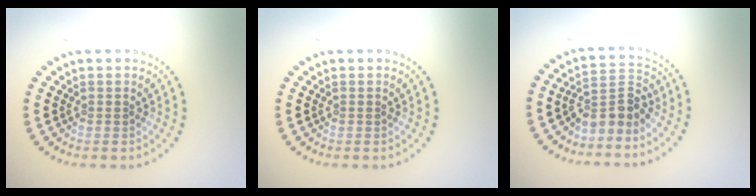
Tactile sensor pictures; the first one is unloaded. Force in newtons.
{"total": 0.0}
{"total": 3.3, "press": 2.7, "slide": 2.0}